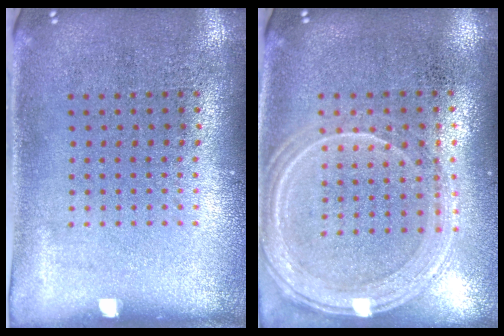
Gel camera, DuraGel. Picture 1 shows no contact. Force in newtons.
{"total": 1.3, "press": 1.3, "slide": 0.2}